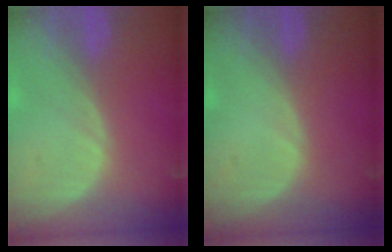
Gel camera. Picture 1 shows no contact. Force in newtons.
{"total": 0.0}